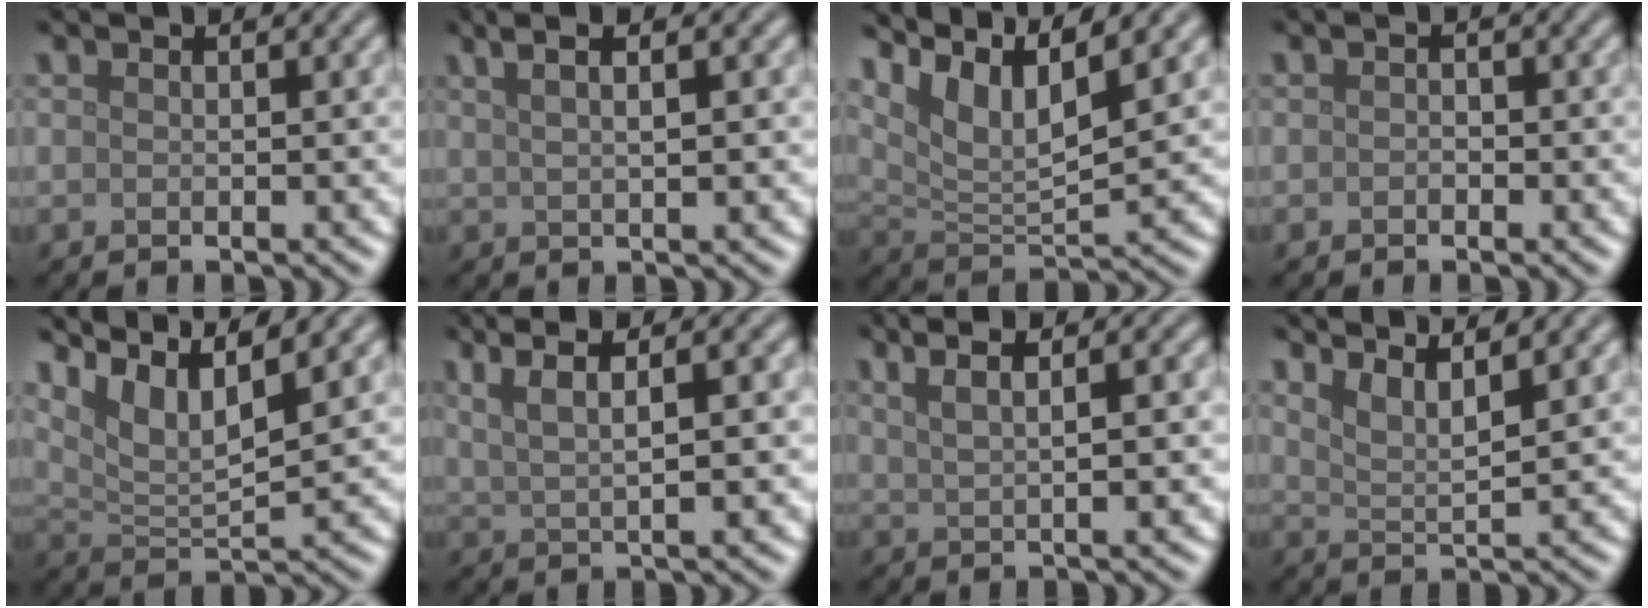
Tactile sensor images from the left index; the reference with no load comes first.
{"total": 4.8, "force": [2.5, 1.9, 3.7], "torque": [-0.037, 0.021, 0.016]}
{"total": 7.5, "force": [4.8, 2.1, 5.4], "torque": [-0.109, 0.002, 0.094]}
{"total": 0.8, "force": [-0.2, 0.6, 0.5], "torque": [-0.007, -0.002, -0.006]}
{"total": 6.6, "force": [4.2, 1.8, 4.7], "torque": [-0.097, 0.001, 0.085]}
{"total": 5.8, "force": [2.6, 1.5, 4.9], "torque": [-0.082, 0.010, 0.032]}
{"total": 5.9, "force": [2.8, 2.2, 4.6], "torque": [-0.057, 0.023, 0.023]}
{"total": 3.4, "force": [2.7, 0.7, 2.1], "torque": [-0.030, -0.001, 0.049]}